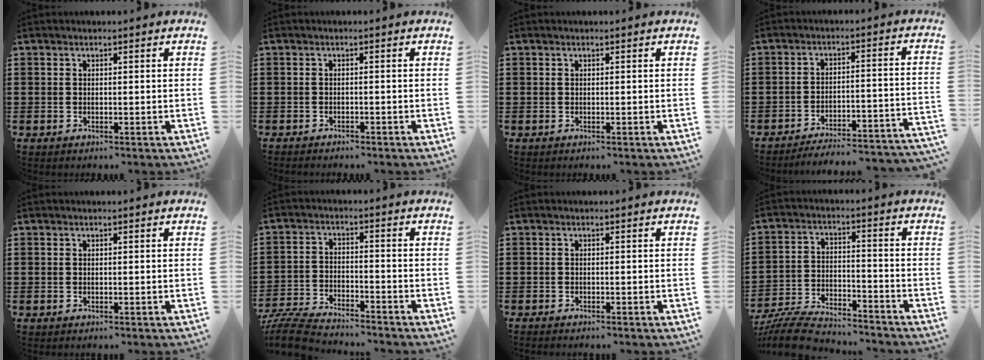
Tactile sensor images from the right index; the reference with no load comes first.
{"total": 0.9, "force": [-0.9, 0.1, 0.0], "torque": [-0.003, 0.001, -0.019]}
{"total": 0.0}
{"total": 4.5, "force": [-4.3, -0.3, 1.5], "torque": [-0.030, -0.012, -0.088]}
{"total": 0.0}
{"total": 6.6, "force": [-6.4, 0.4, 1.5], "torque": [-0.045, 0.002, -0.129]}
{"total": 0.6, "force": [-0.6, 0.1, 0.1], "torque": [-0.002, -0.002, -0.012]}
{"total": 7.6, "force": [-7.3, 1.0, 2.0], "torque": [-0.049, 0.010, -0.144]}